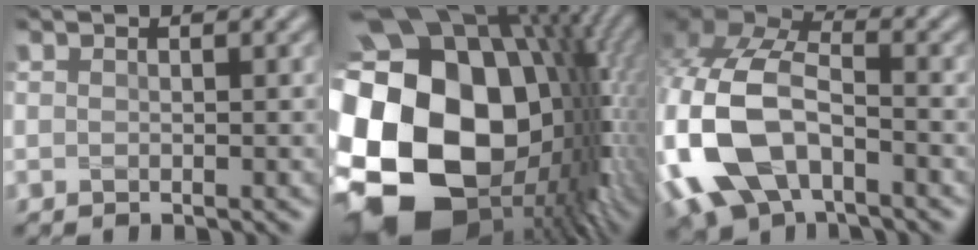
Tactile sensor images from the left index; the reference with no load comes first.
{"total": 22.9, "force": [-2.2, 16.6, 15.6], "torque": [-0.296, -0.011, -0.042]}
{"total": 13.1, "force": [-4.1, 8.0, 9.5], "torque": [-0.247, 0.001, -0.082]}